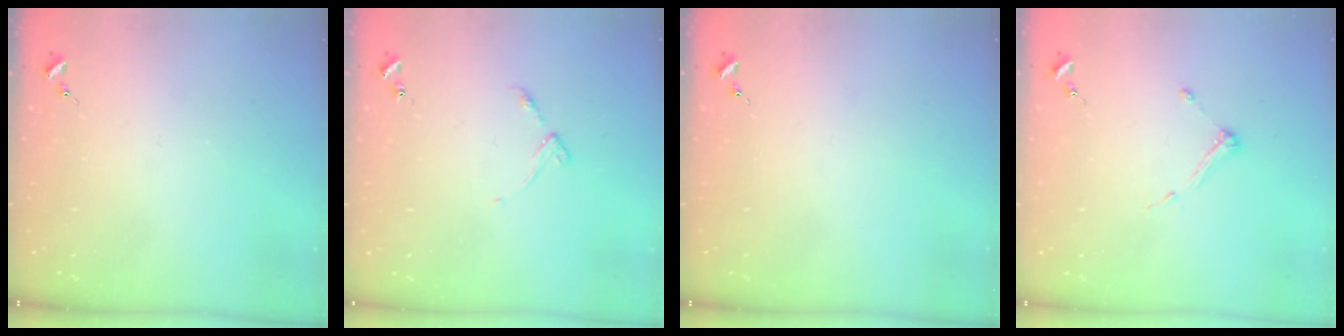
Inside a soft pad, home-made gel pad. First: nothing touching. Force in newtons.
{"total": 4.9, "press": 4.9, "slide": 0.6}
{"total": 0.0}
{"total": 4.4, "press": 4.3, "slide": 0.5}